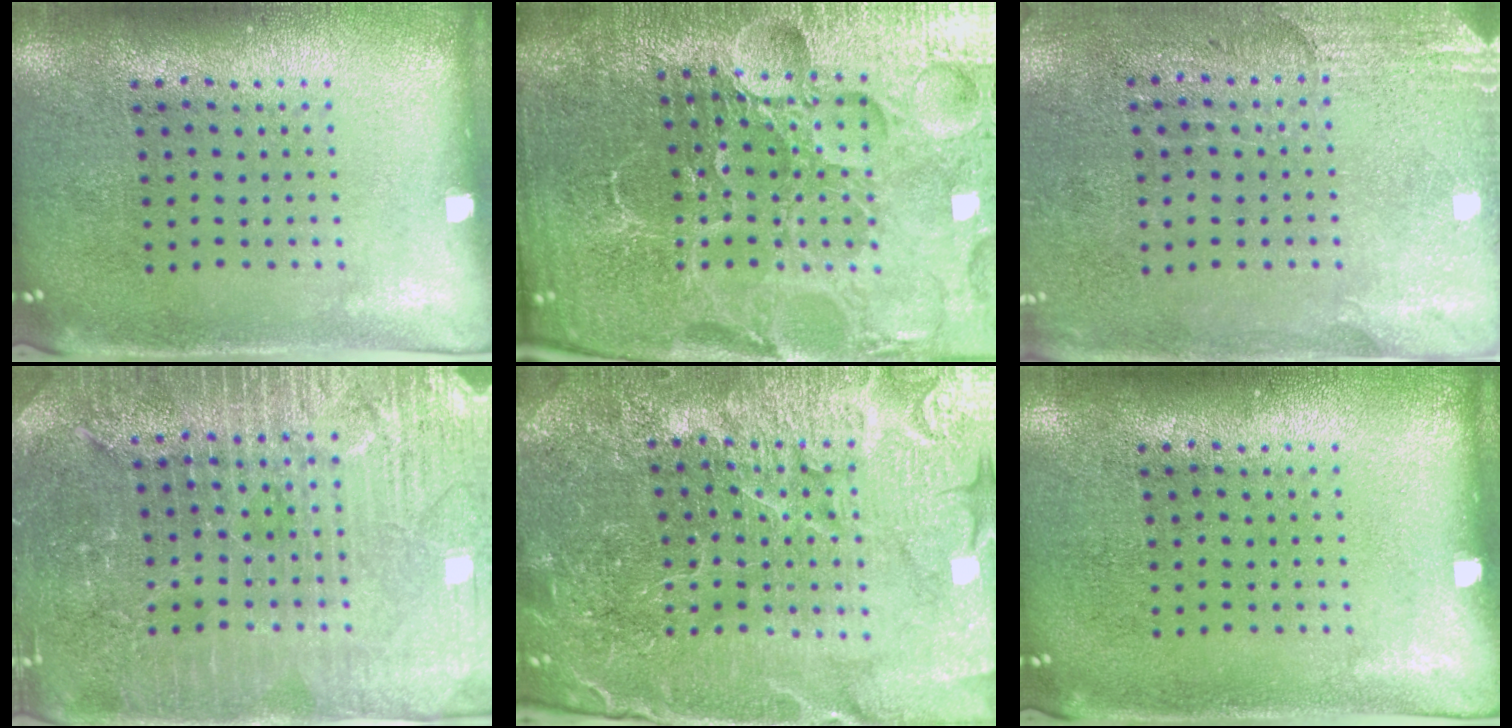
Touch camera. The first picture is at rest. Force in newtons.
{"total": 6.7, "press": 5.9, "slide": 3.2}
{"total": 2.8, "press": 2.4, "slide": 1.4}
{"total": 4.3, "press": 4.1, "slide": 1.4}
{"total": 5.7, "press": 5.2, "slide": 2.3}
{"total": 0.0}